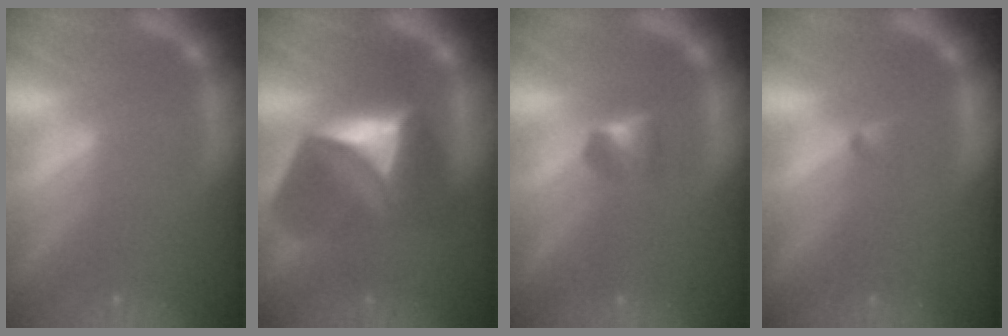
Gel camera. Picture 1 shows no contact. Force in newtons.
{"total": 8.5}
{"total": 1.9}
{"total": 0.9}